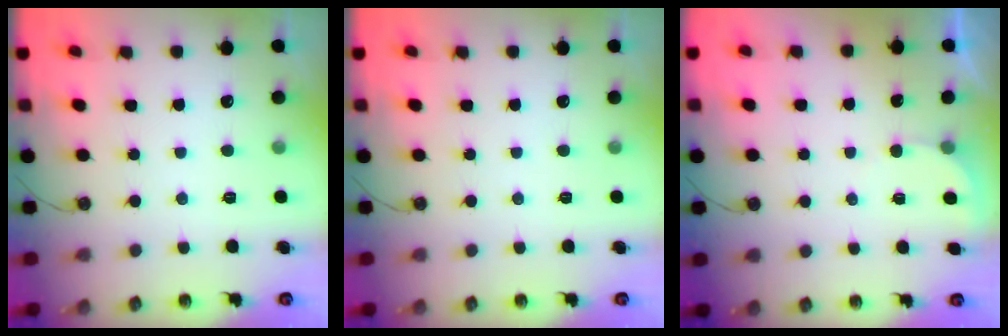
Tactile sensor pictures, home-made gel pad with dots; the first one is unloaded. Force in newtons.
{"total": 0.0}
{"total": 1.4, "press": 1.4, "slide": 0.1}